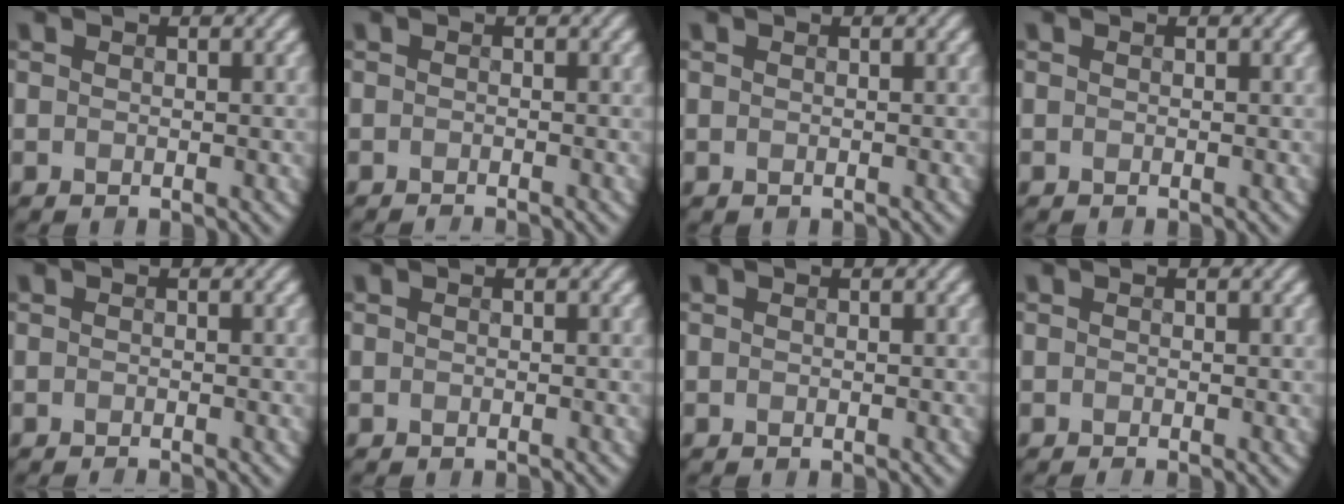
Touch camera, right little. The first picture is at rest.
{"total": 0.9, "force": [-0.9, -0.1, 0.2], "torque": [-0.003, -0.001, -0.017]}
{"total": 0.0}
{"total": 0.0}
{"total": 0.8, "force": [-0.8, -0.1, 0.1], "torque": [-0.003, -0.002, -0.015]}
{"total": 0.6, "force": [-0.6, 0.0, 0.0], "torque": [-0.001, -0.002, -0.009]}
{"total": 0.0}
{"total": 0.6, "force": [-0.5, -0.1, 0.2], "torque": [-0.004, -0.001, -0.010]}